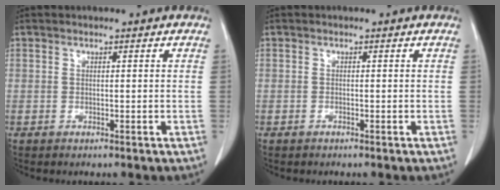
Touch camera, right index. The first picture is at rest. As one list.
[{"total": 0.0}]